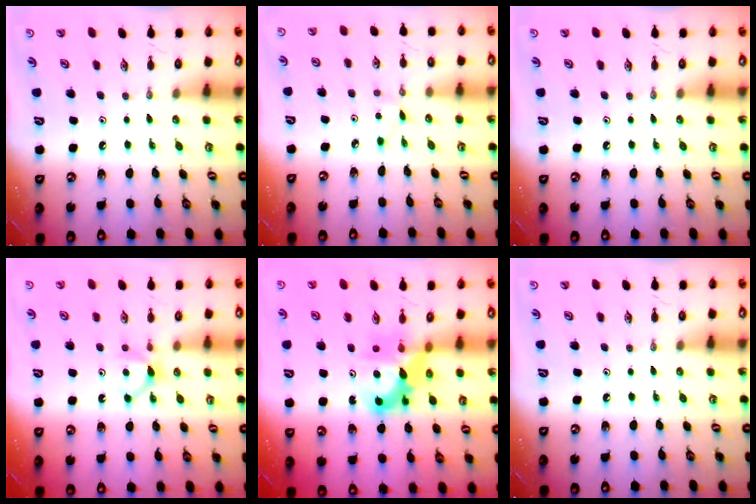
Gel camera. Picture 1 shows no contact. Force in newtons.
{"total": 2.9, "press": 2.9, "slide": 0.3}
{"total": 0.0}
{"total": 4.6, "press": 4.5, "slide": 0.6}
{"total": 8.9, "press": 8.8, "slide": 0.6}
{"total": 0.0}